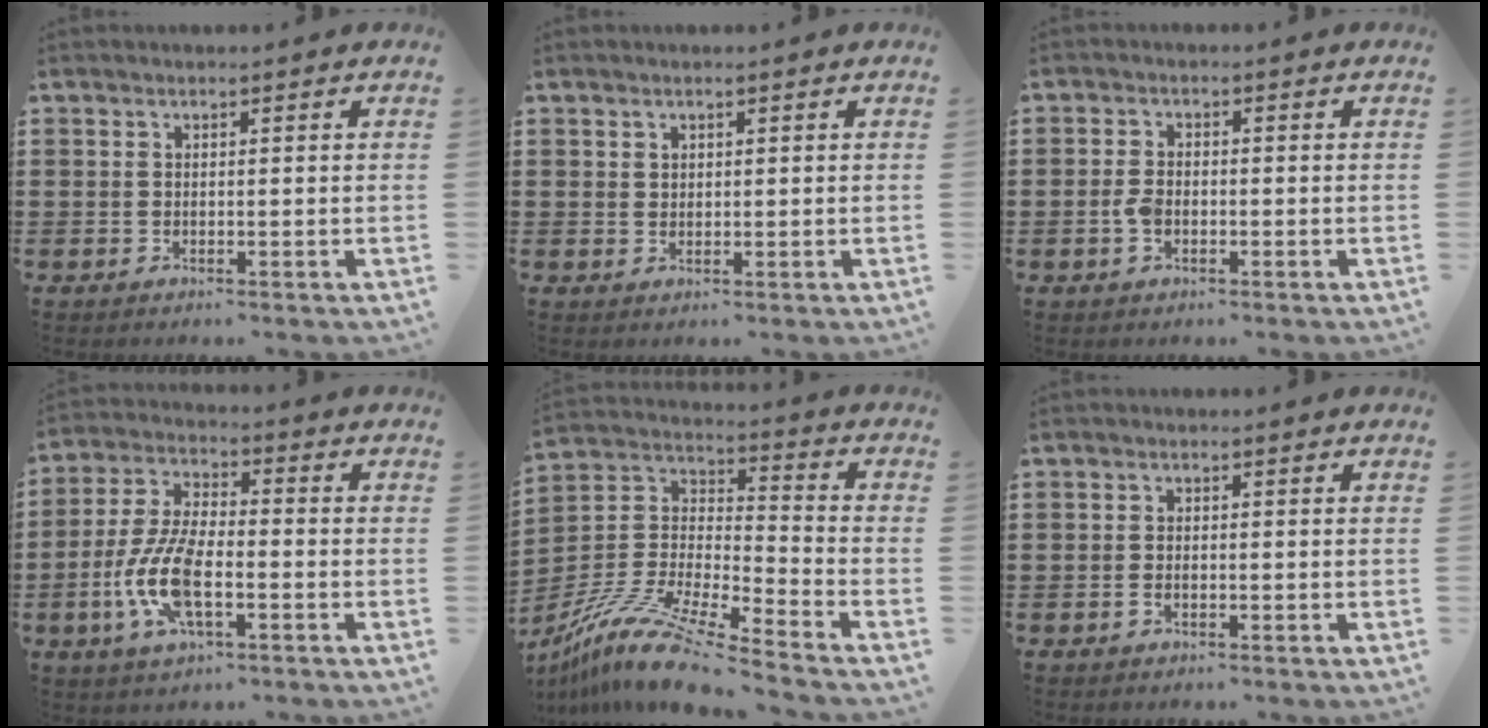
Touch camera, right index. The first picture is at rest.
{"total": 1.0, "force": [0.7, 0.7, 0.2], "torque": [-0.005, 0.002, 0.014]}
{"total": 2.7, "force": [-0.9, 1.5, 2.0], "torque": [-0.053, -0.004, -0.020]}
{"total": 10.3, "force": [-3.1, 4.2, 8.9], "torque": [-0.209, -0.011, -0.063]}
{"total": 11.6, "force": [-9.9, 0.6, 5.9], "torque": [-0.134, 0.006, -0.204]}
{"total": 1.0, "force": [-0.5, 0.5, 0.8], "torque": [-0.017, -0.004, -0.009]}